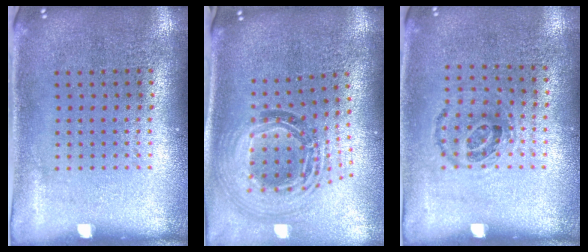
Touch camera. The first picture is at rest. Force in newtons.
{"total": 1.6, "press": 1.4, "slide": 0.8}
{"total": 0.9, "press": 0.7, "slide": 0.6}